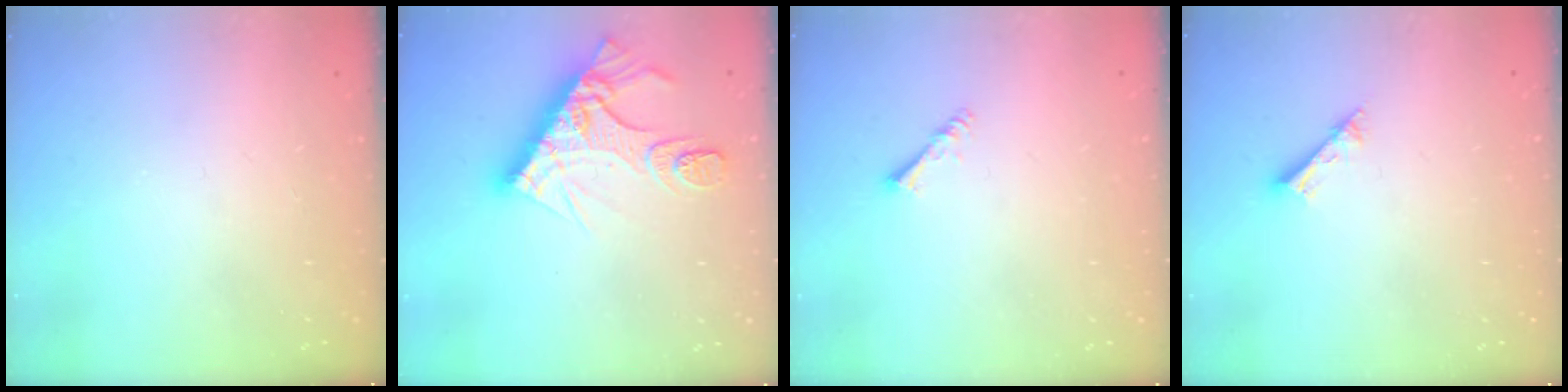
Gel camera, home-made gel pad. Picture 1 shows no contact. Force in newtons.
{"total": 14.5, "press": 14.4, "slide": 1.2}
{"total": 1.4, "press": 1.3, "slide": 0.3}
{"total": 2.6, "press": 2.6, "slide": 0.1}